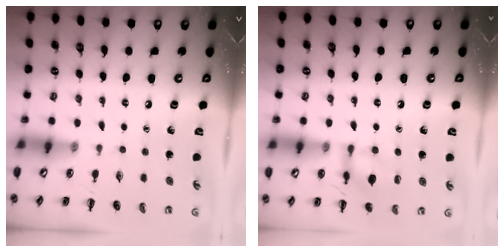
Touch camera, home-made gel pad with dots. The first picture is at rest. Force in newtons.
{"total": 12.1, "press": 12.0, "slide": 1.8}